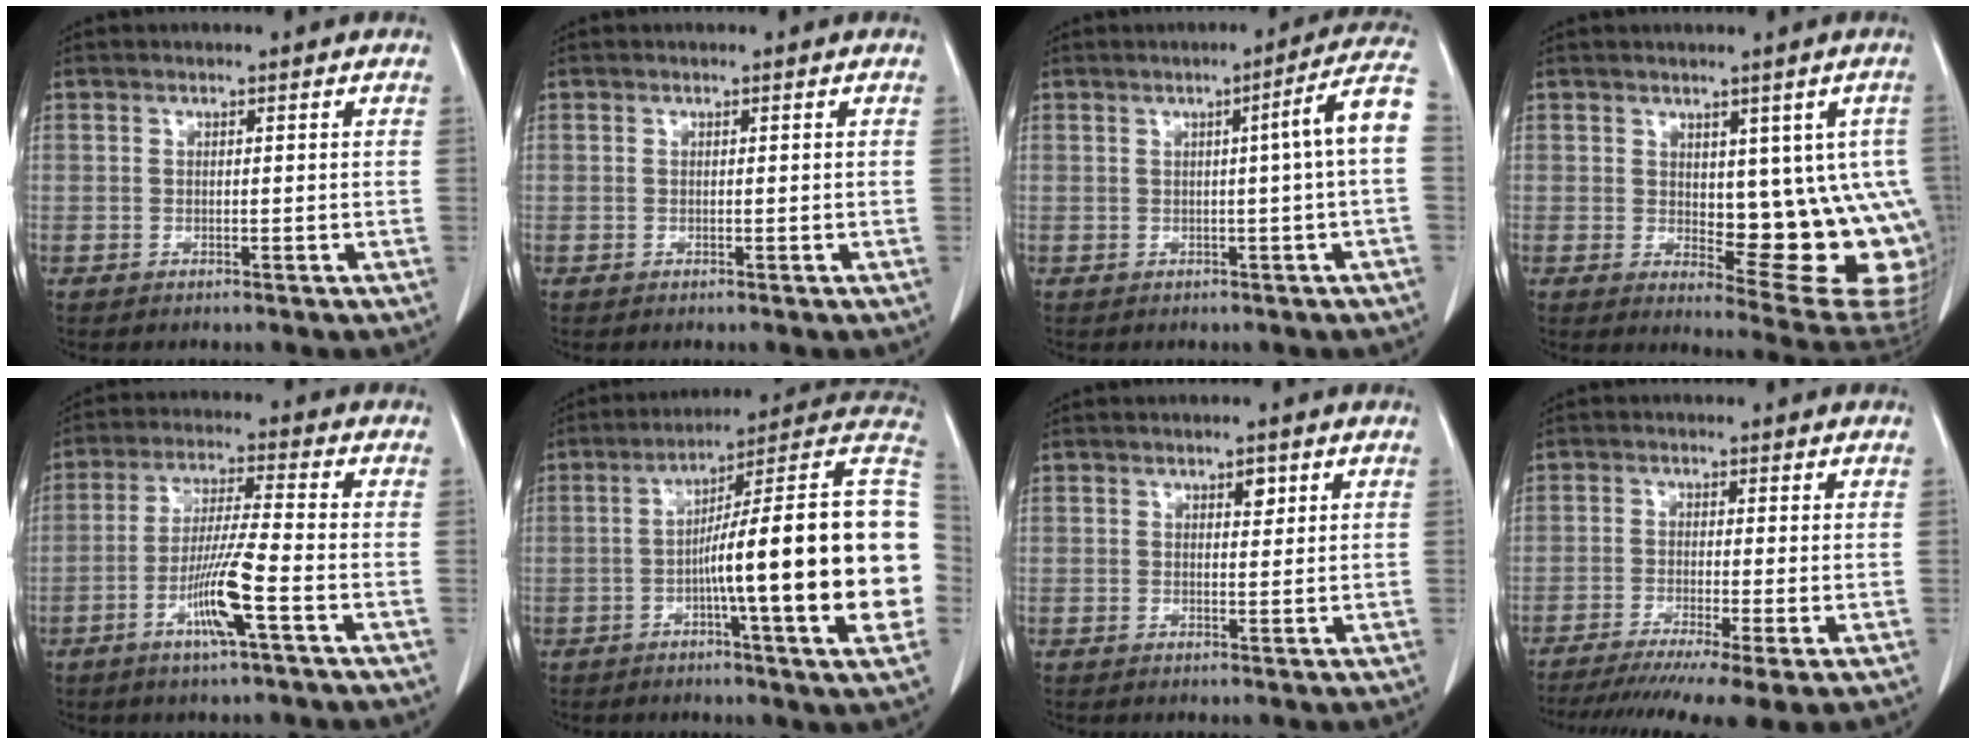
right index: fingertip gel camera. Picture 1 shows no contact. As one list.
[{"total": 0.0}, {"total": 6.9, "force": [0.2, -1.1, 6.8], "torque": [-0.083, 0.011, 0.001]}, {"total": 14.0, "force": [0.4, 5.9, 12.7], "torque": [-0.117, -0.002, 0.021]}, {"total": 9.1, "force": [-3.7, -0.3, 8.3], "torque": [-0.161, -0.010, -0.072]}, {"total": 25.2, "force": [-2.6, 1.0, 25.1], "torque": [-0.260, 0.026, -0.049]}, {"total": 1.7, "force": [0.9, 0.8, 1.2], "torque": [-0.015, -0.003, 0.013]}, {"total": 11.8, "force": [-8.5, 0.5, 8.2], "torque": [-0.123, -0.022, -0.134]}]